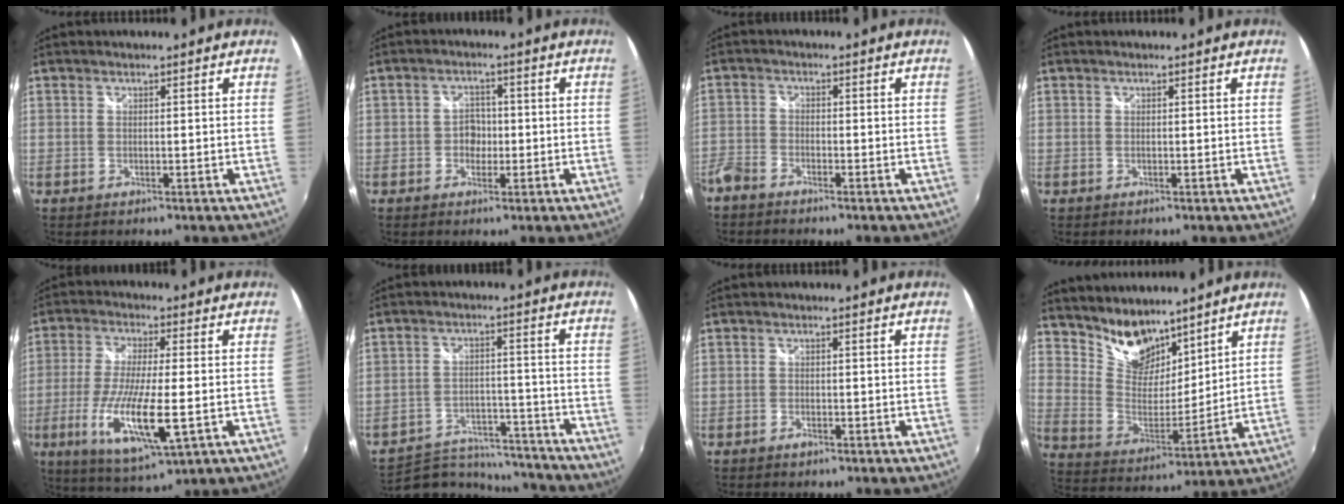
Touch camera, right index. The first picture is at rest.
{"total": 3.3, "force": [-0.8, 2.9, 1.2], "torque": [-0.018, 0.007, -0.014]}
{"total": 4.3, "force": [-3.6, 1.9, 1.4], "torque": [-0.041, -0.006, -0.079]}
{"total": 0.0}
{"total": 14.6, "force": [-3.9, 3.0, 13.8], "torque": [-0.278, -0.031, -0.069]}
{"total": 13.8, "force": [-12.4, 5.2, 3.0], "torque": [-0.073, 0.020, -0.170]}
{"total": 1.3, "force": [-1.0, 0.7, 0.5], "torque": [-0.010, -0.002, -0.019]}
{"total": 12.2, "force": [9.7, 6.3, 4.0], "torque": [-0.088, 0.006, 0.191]}